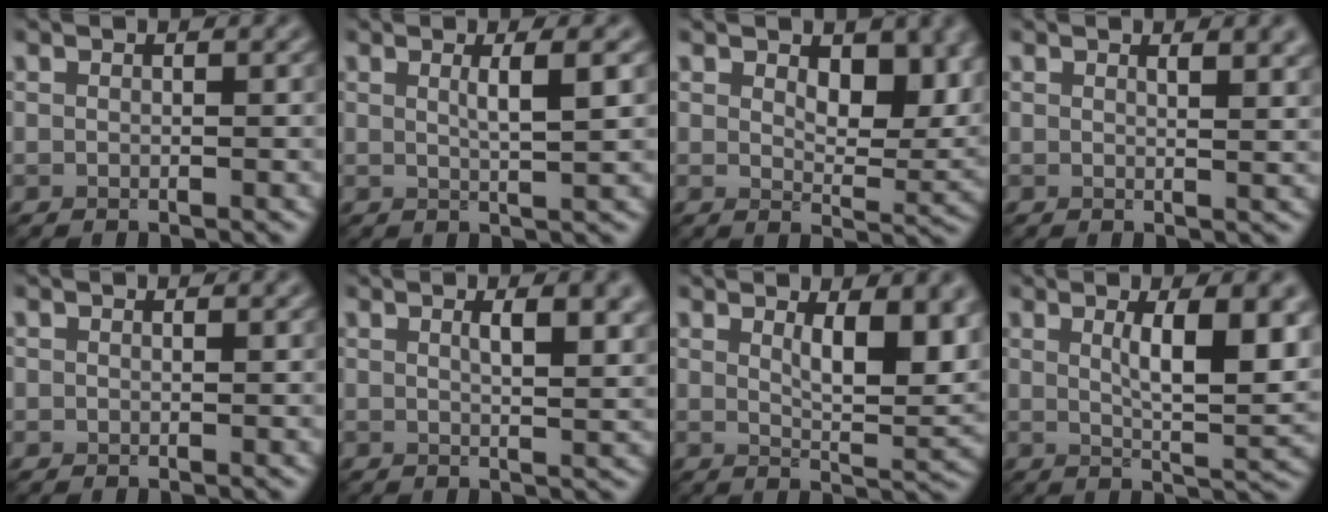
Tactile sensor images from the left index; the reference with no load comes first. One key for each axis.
{"total": 3.1, "fx": 0.9, "fy": 0.7, "fz": 2.9, "tx": -0.036, "ty": 0.002, "tz": 0.011}
{"total": 6.0, "fx": 2.4, "fy": 3.4, "fz": 4.3, "tx": -0.062, "ty": -0.015, "tz": 0.036}
{"total": 3.2, "fx": 1.9, "fy": 1.2, "fz": 2.3, "tx": -0.012, "ty": 0.004, "tz": 0.022}
{"total": 0.5, "fx": 0.3, "fy": 0.4, "fz": 0.2, "tx": -0.002, "ty": -0.003, "tz": 0.003}
{"total": 5.0, "fx": 1.9, "fy": 1.8, "fz": 4.3, "tx": -0.044, "ty": 0.008, "tz": 0.023}
{"total": 6.4, "fx": 2.4, "fy": 2.1, "fz": 5.6, "tx": -0.082, "ty": -0.009, "tz": 0.043}
{"total": 7.9, "fx": 2.0, "fy": 2.2, "fz": 7.3, "tx": -0.101, "ty": -0.008, "tz": 0.037}